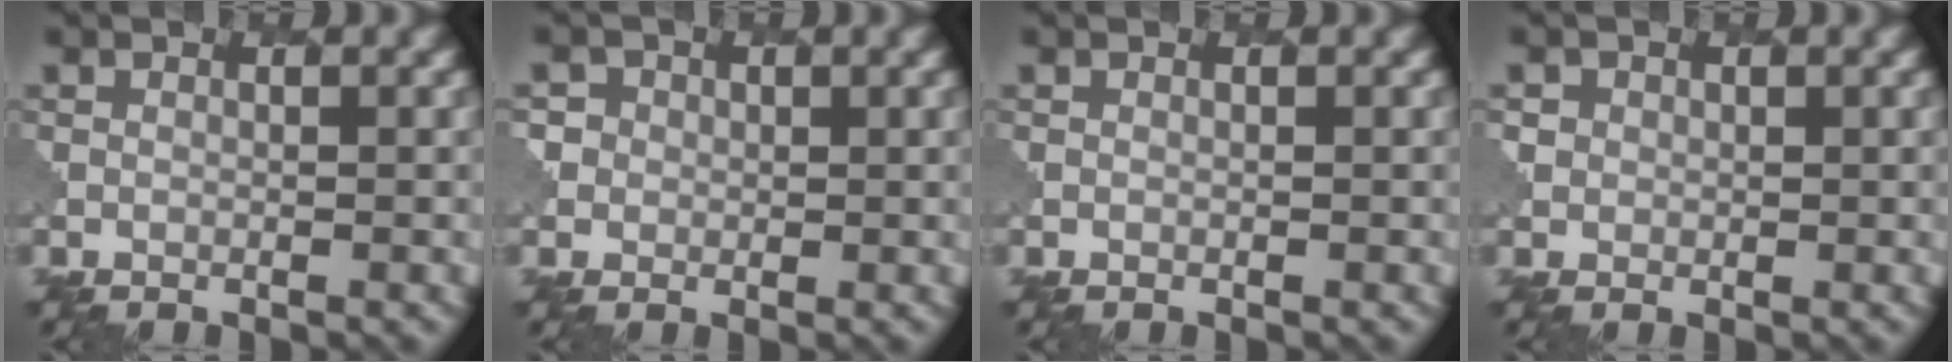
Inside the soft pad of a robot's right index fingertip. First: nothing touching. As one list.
[{"total": 2.8, "force": [1.0, 2.6, 0.4], "torque": [0.008, 0.013, -0.008]}, {"total": 0.0}, {"total": 1.4, "force": [0.6, 1.2, -0.2], "torque": [0.008, 0.002, 0.001]}]